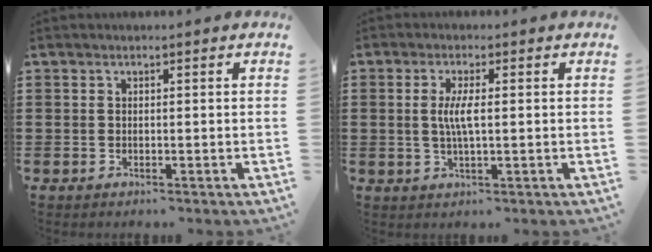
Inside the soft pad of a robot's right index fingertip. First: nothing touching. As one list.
[{"total": 3.9, "force": [0.2, 0.7, 3.8], "torque": [-0.079, -0.006, -0.001]}]